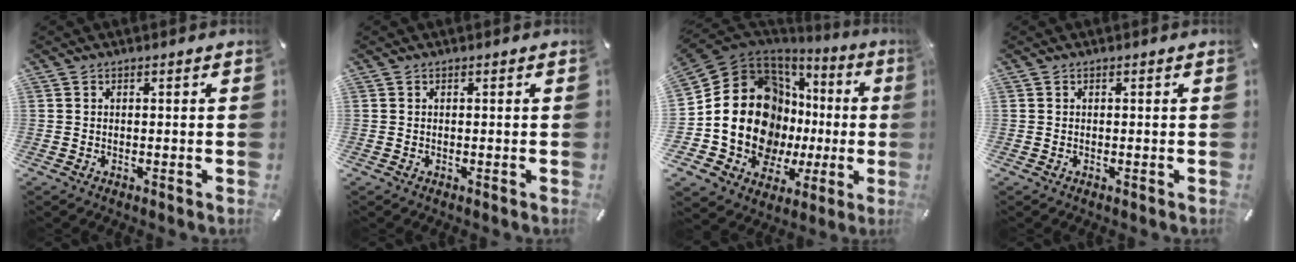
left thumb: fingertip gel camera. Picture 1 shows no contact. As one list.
[{"total": 0.0}, {"total": 18.5, "force": [0.2, 14.8, 11.1], "torque": [-0.214, -0.029, 0.010]}, {"total": 0.0}]